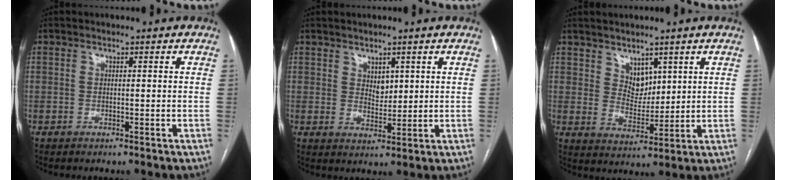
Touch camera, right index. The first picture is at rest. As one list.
[{"total": 2.9, "force": [1.4, 1.9, 1.8], "torque": [-0.030, -0.003, 0.031]}, {"total": 4.7, "force": [2.9, 3.0, 2.1], "torque": [-0.033, -0.004, 0.062]}]